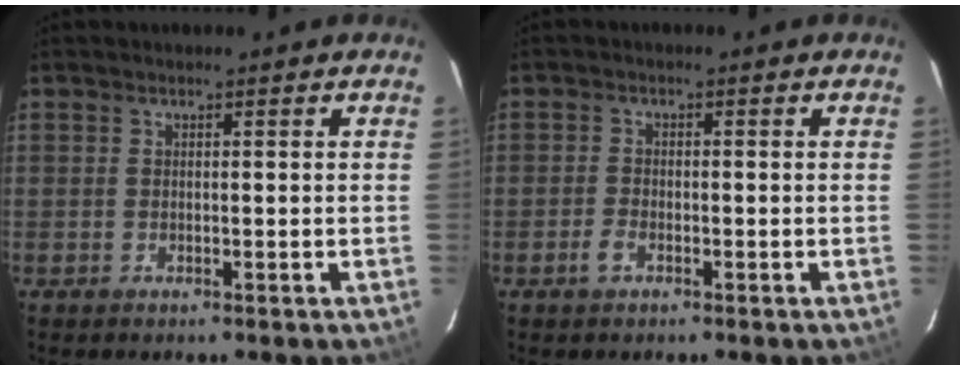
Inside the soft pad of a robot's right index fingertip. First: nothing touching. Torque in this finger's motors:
{"motor_torque": [0.13, -0.03, 0.16, 0.03]}